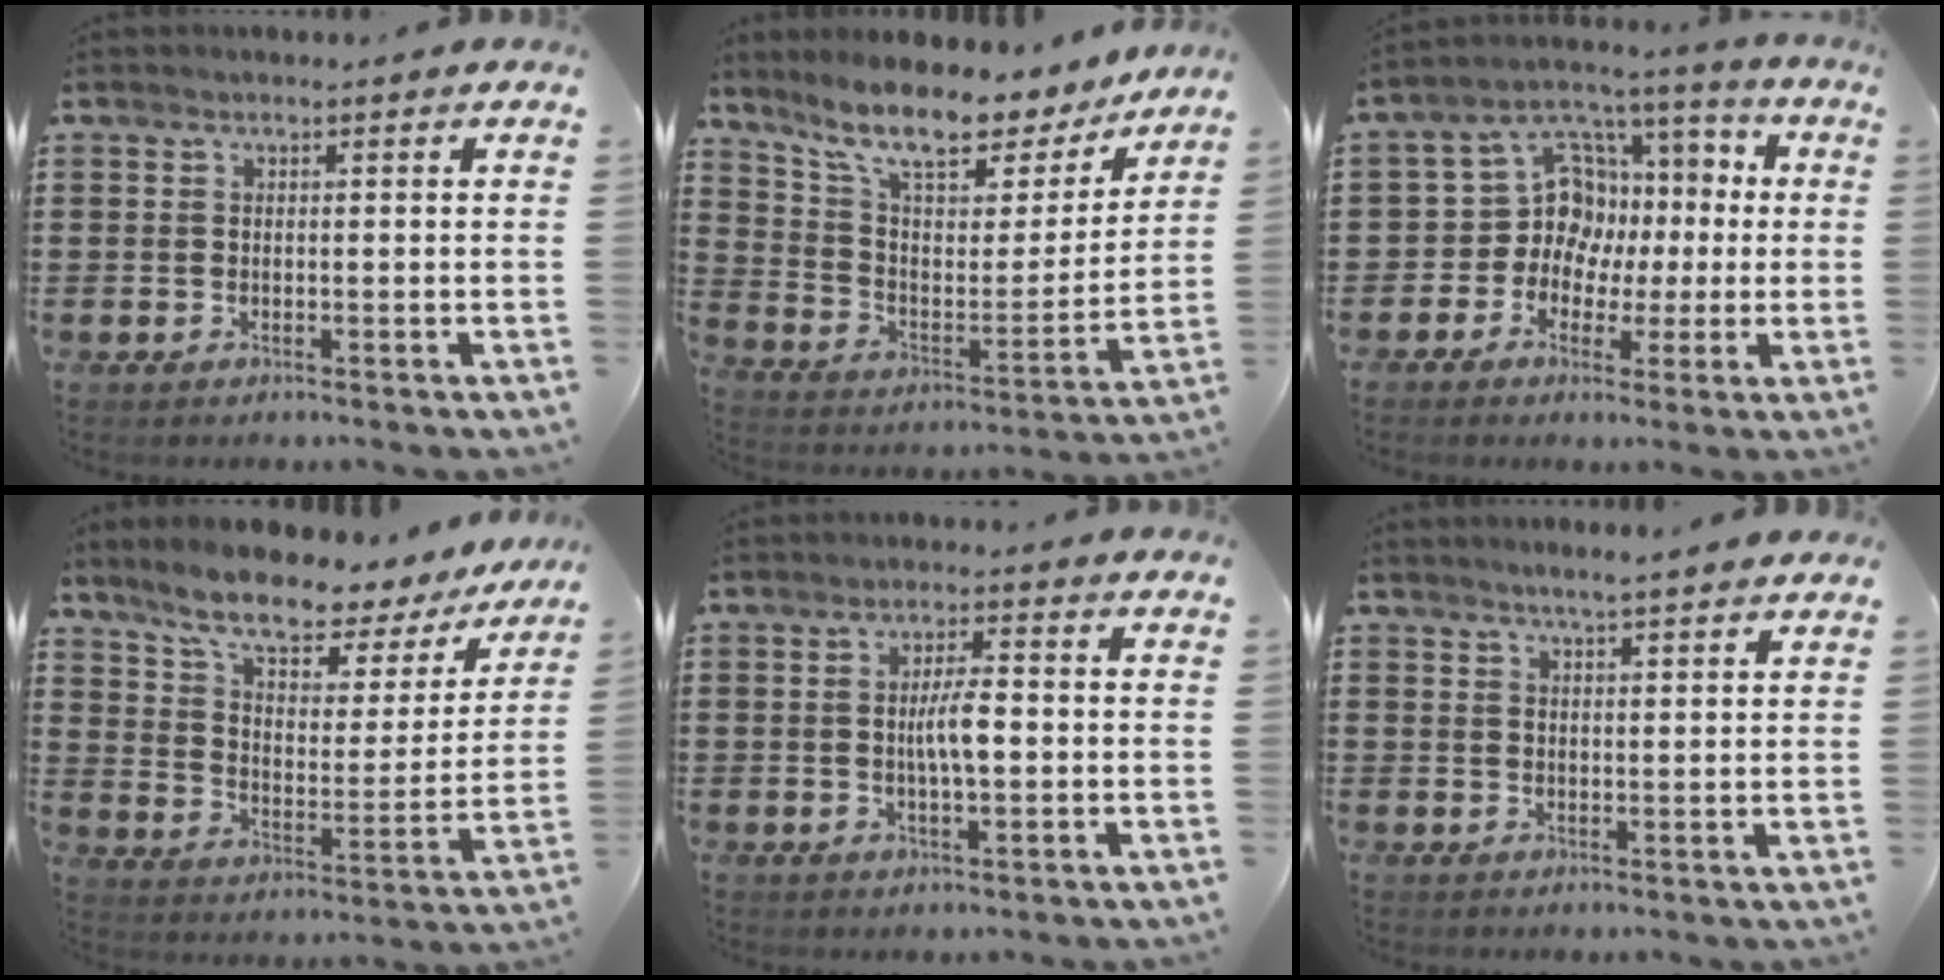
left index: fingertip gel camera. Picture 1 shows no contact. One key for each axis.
{"total": 10.8, "fx": 9.0, "fy": 2.7, "fz": 5.4, "tx": -0.129, "ty": -0.061, "tz": 0.151}
{"total": 10.1, "fx": -0.5, "fy": 9.5, "fz": 3.5, "tx": -0.115, "ty": -0.006, "tz": -0.008}
{"total": 9.1, "fx": 7.4, "fy": 2.1, "fz": 4.8, "tx": -0.108, "ty": -0.049, "tz": 0.121}
{"total": 4.9, "fx": -0.2, "fy": 1.3, "fz": 4.7, "tx": -0.091, "ty": 0.002, "tz": -0.009}
{"total": 2.3, "fx": 2.1, "fy": -0.2, "fz": 0.8, "tx": -0.019, "ty": -0.003, "tz": 0.039}